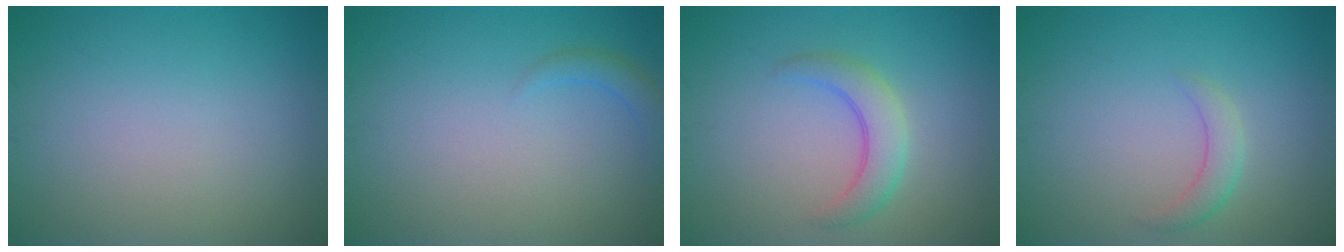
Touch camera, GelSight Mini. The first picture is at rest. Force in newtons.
{"total": 1.3, "press": 1.3, "slide": 0.2}
{"total": 3.1, "press": 3.1, "slide": 0.2}
{"total": 1.7, "press": 1.7, "slide": 0.0}